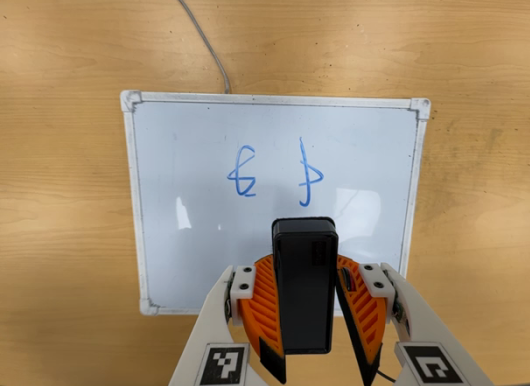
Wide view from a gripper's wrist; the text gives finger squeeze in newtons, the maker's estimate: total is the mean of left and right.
{"total": 7.3, "left": 7.2, "right": 7.4}